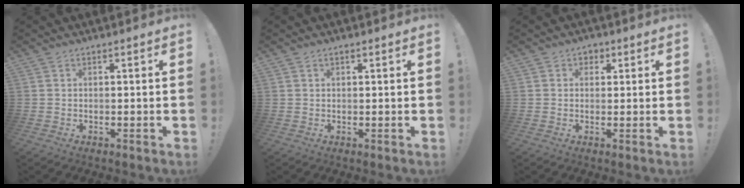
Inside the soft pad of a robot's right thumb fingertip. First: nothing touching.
{"total": 0.8, "force": [0.7, 0.3, 0.4], "torque": [0.000, -0.003, 0.011]}
{"total": 2.6, "force": [0.9, 2.2, 1.0], "torque": [-0.007, -0.002, 0.013]}